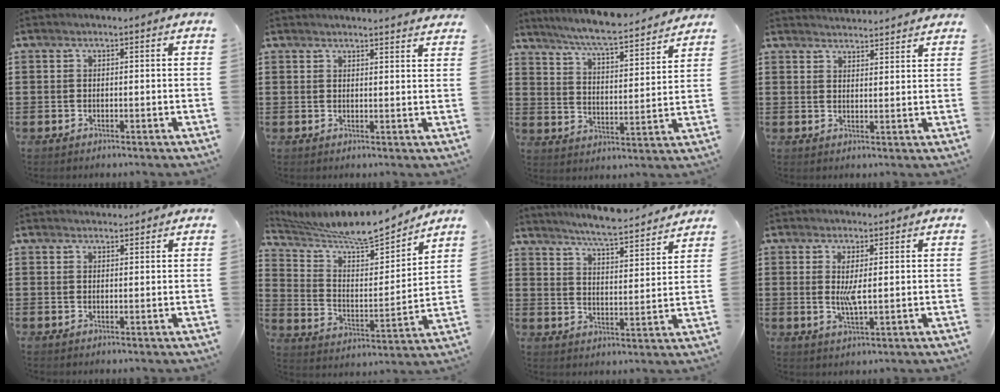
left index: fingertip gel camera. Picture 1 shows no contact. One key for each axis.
{"total": 2.1, "fx": 2.1, "fy": -0.2, "fz": 0.1, "tx": 0.000, "ty": -0.008, "tz": 0.038}
{"total": 6.7, "fx": 6.0, "fy": -0.1, "fz": 2.9, "tx": -0.072, "ty": -0.043, "tz": 0.098}
{"total": 2.8, "fx": 2.8, "fy": -0.2, "fz": -0.2, "tx": -0.005, "ty": -0.014, "tz": 0.052}
{"total": 1.1, "fx": 1.1, "fy": 0.2, "fz": 0.0, "tx": -0.002, "ty": 0.001, "tz": 0.022}
{"total": 8.7, "fx": 8.1, "fy": 0.8, "fz": 2.9, "tx": -0.094, "ty": -0.063, "tz": 0.138}
{"total": 5.4, "fx": 5.1, "fy": -0.4, "fz": 1.7, "tx": -0.054, "ty": -0.036, "tz": 0.085}
{"total": 3.7, "fx": 0.6, "fy": 0.7, "fz": 3.6, "tx": -0.070, "ty": -0.001, "tz": 0.009}